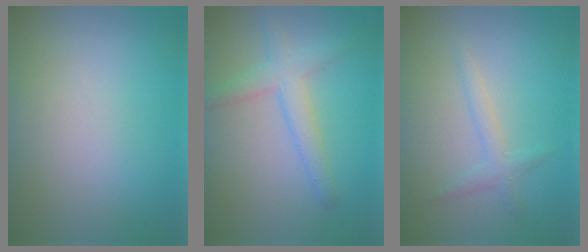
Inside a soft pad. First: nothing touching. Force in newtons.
{"total": 3.0, "press": 3.0, "slide": 0.2}
{"total": 1.5, "press": 1.5, "slide": 0.1}